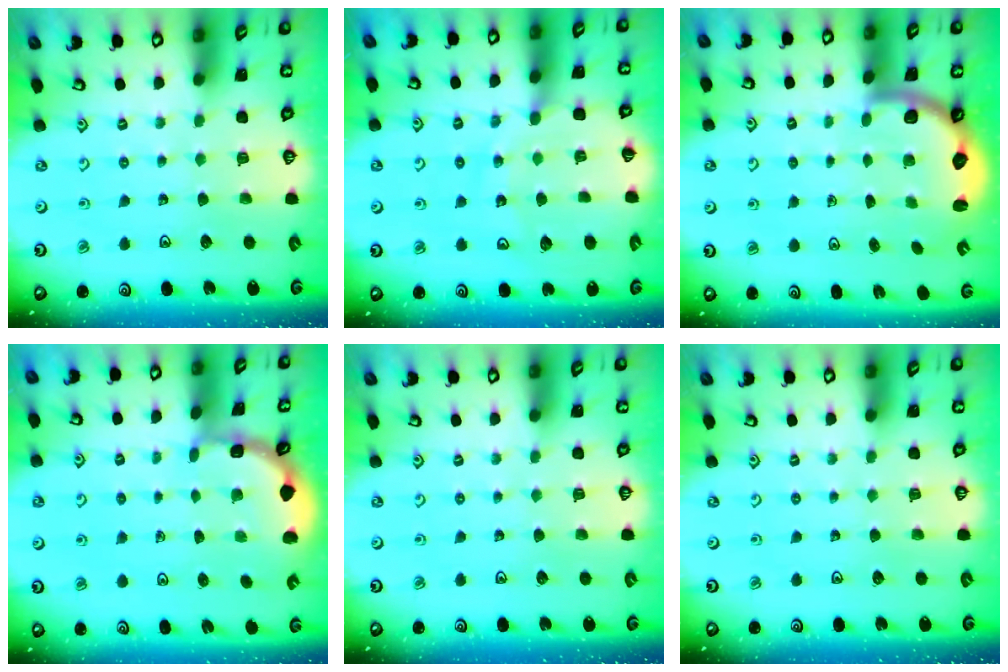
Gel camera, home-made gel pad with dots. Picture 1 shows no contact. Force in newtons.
{"total": 10.1, "press": 10.1, "slide": 0.6}
{"total": 2.8, "press": 2.5, "slide": 1.3}
{"total": 2.0, "press": 2.0, "slide": 0.2}
{"total": 0.0}
{"total": 0.0}